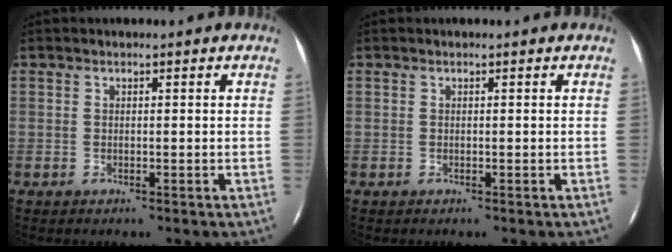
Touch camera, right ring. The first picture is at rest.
{"total": 0.0}